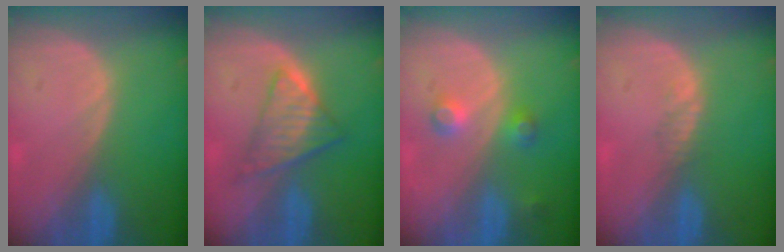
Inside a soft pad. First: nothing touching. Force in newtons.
{"total": 6.3, "press": 5.7, "slide": 2.7}
{"total": 3.6, "press": 3.4, "slide": 1.2}
{"total": 1.1, "press": 0.9, "slide": 0.7}